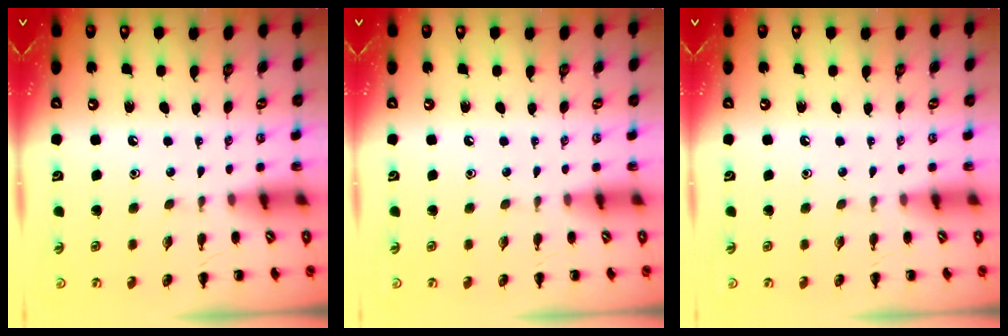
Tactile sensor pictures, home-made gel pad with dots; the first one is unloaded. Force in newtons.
{"total": 0.0}
{"total": 0.0}